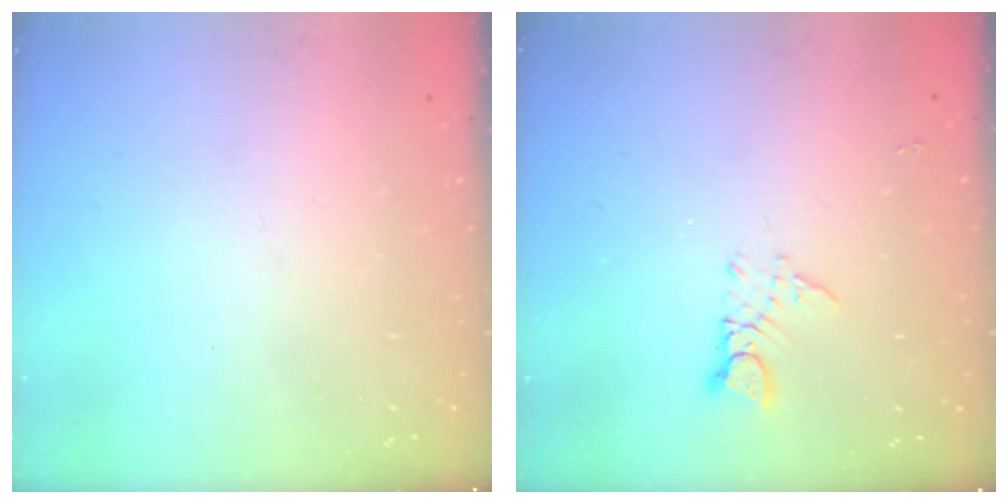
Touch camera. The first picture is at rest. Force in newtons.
{"total": 3.0, "press": 3.0, "slide": 0.4}